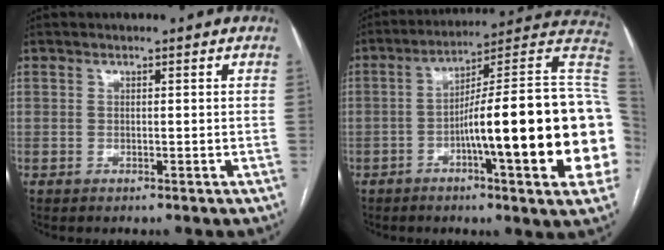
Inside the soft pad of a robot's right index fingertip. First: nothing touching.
{"total": 25.1, "force": [-3.8, 1.6, 24.8], "torque": [-0.253, 0.020, -0.061]}